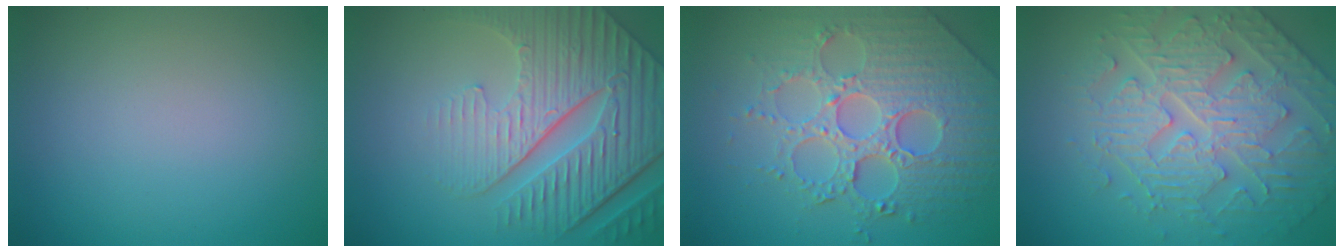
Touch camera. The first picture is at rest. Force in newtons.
{"total": 7.5, "press": 6.0, "slide": 4.6}
{"total": 6.8, "press": 5.8, "slide": 3.6}
{"total": 5.0, "press": 4.9, "slide": 0.8}